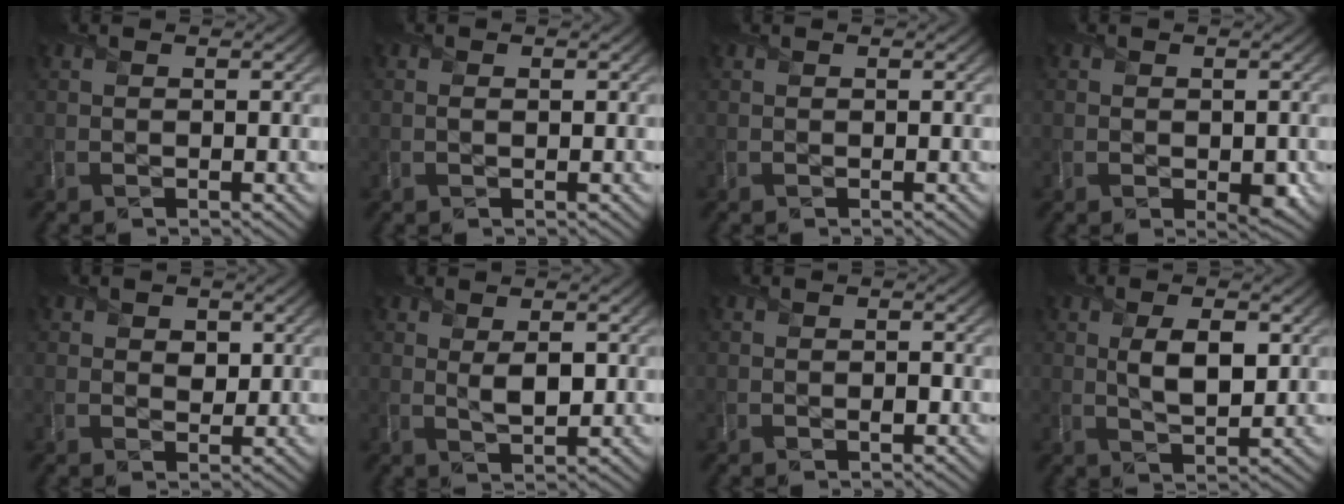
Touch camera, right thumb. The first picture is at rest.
{"total": 0.7, "force": [0.1, 0.4, 0.5], "torque": [-0.008, -0.001, -0.001]}
{"total": 0.0}
{"total": 2.1, "force": [-0.3, 1.5, 1.4], "torque": [-0.022, -0.013, -0.003]}
{"total": 2.3, "force": [0.8, 1.8, 1.2], "torque": [-0.022, -0.005, 0.007]}
{"total": 3.1, "force": [0.6, 1.5, 2.6], "torque": [-0.054, -0.005, 0.012]}
{"total": 1.2, "force": [-0.5, 0.9, 0.7], "torque": [-0.008, -0.002, -0.011]}
{"total": 5.3, "force": [1.0, 2.6, 4.5], "torque": [-0.086, -0.004, 0.018]}